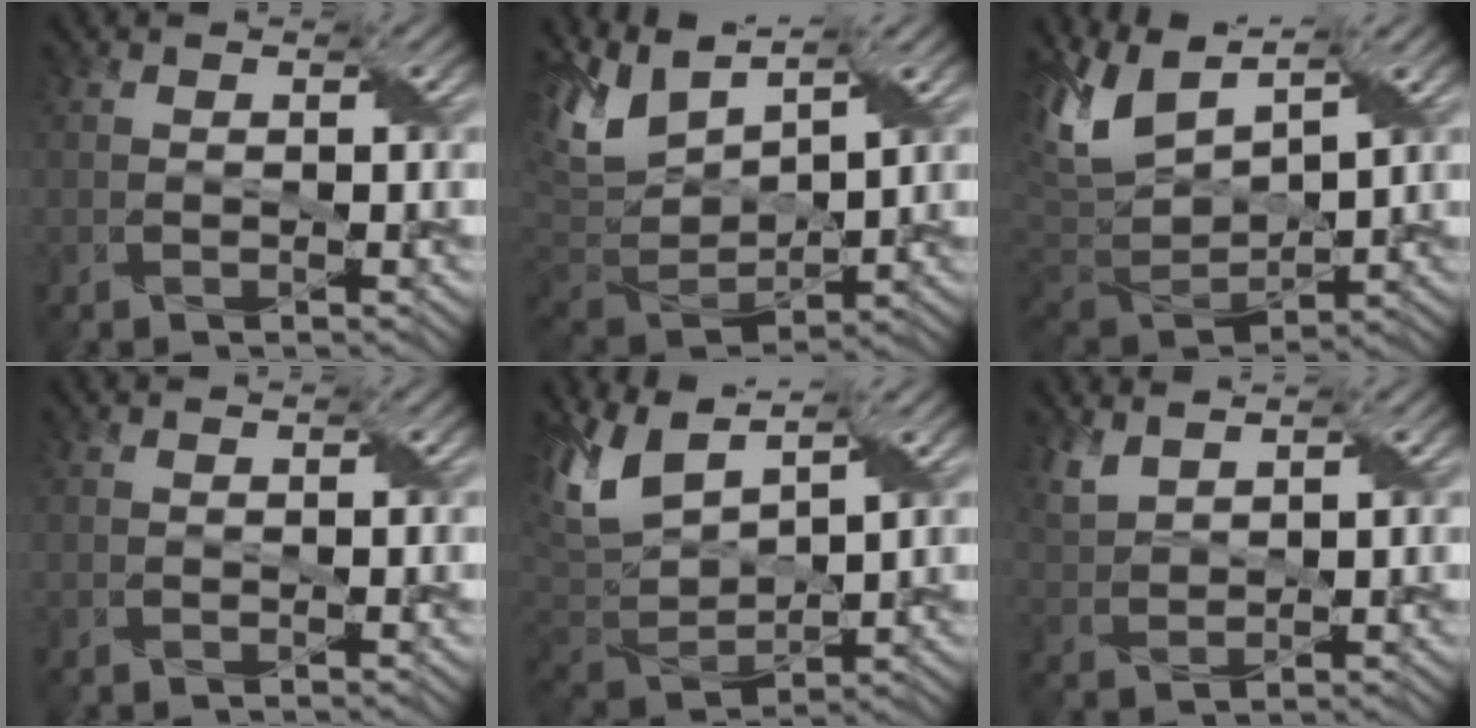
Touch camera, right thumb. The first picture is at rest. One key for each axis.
{"total": 8.8, "fx": 5.0, "fy": 4.1, "fz": 6.0, "tx": -0.160, "ty": 0.012, "tz": 0.093}
{"total": 9.6, "fx": 4.3, "fy": 4.6, "fz": 7.2, "tx": -0.188, "ty": 0.010, "tz": 0.076}
{"total": 0.0}
{"total": 9.0, "fx": 4.7, "fy": 3.9, "fz": 6.6, "tx": -0.174, "ty": 0.012, "tz": 0.089}
{"total": 3.9, "fx": 2.9, "fy": 1.4, "fz": 2.1, "tx": -0.064, "ty": 0.005, "tz": 0.069}